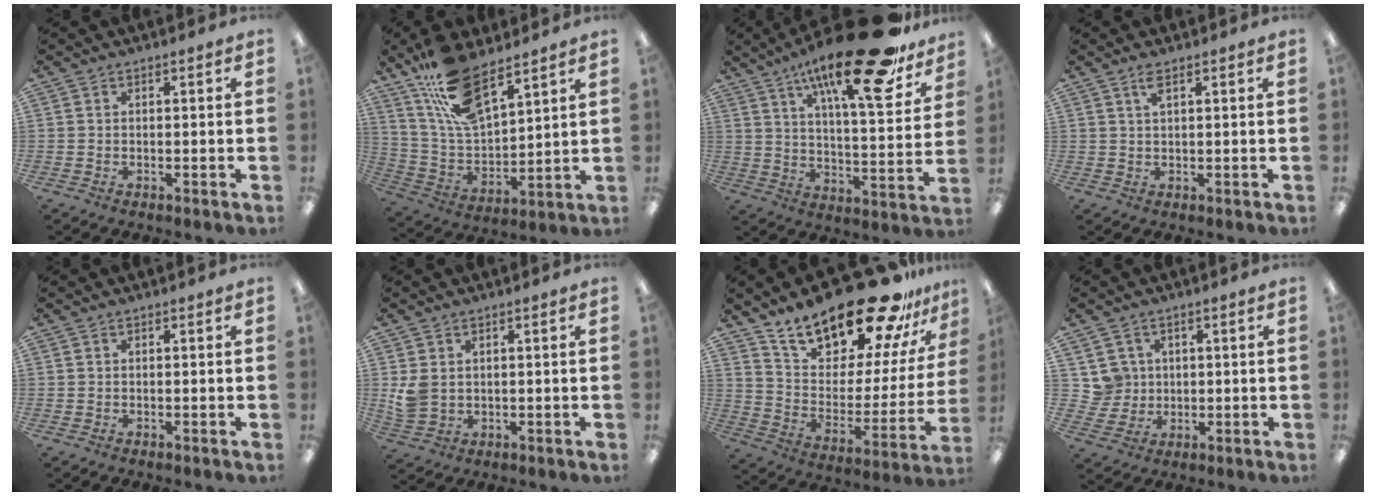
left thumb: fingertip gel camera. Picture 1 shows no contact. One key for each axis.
{"total": 16.7, "fx": 11.7, "fy": 6.8, "fz": 9.9, "tx": -0.199, "ty": -0.053, "tz": 0.212}
{"total": 24.3, "fx": 16.9, "fy": 5.8, "fz": 16.4, "tx": -0.257, "ty": -0.103, "tz": 0.268}
{"total": 2.4, "fx": 1.3, "fy": 0.5, "fz": 1.9, "tx": -0.042, "ty": 0.002, "tz": 0.022}
{"total": 0.0}
{"total": 4.6, "fx": 1.3, "fy": 3.5, "fz": 2.8, "tx": -0.053, "ty": -0.002, "tz": 0.027}
{"total": 24.8, "fx": 20.5, "fy": 8.4, "fz": 11.2, "tx": -0.172, "ty": -0.148, "tz": 0.352}
{"total": 5.5, "fx": 2.0, "fy": 5.1, "fz": -0.1, "tx": -0.007, "ty": -0.002, "tz": 0.041}